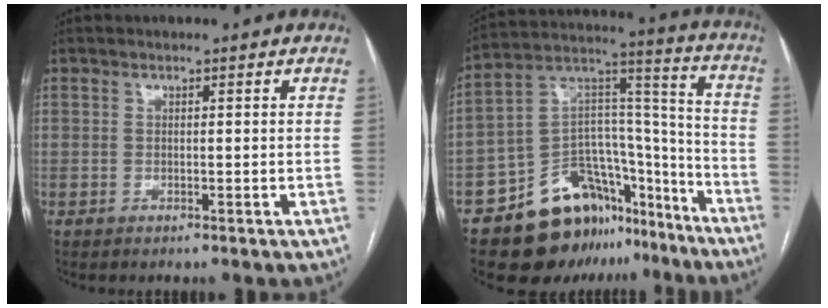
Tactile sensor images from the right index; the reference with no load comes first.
{"total": 19.4, "force": [-13.8, 10.6, 8.5], "torque": [-0.114, 0.081, -0.218]}